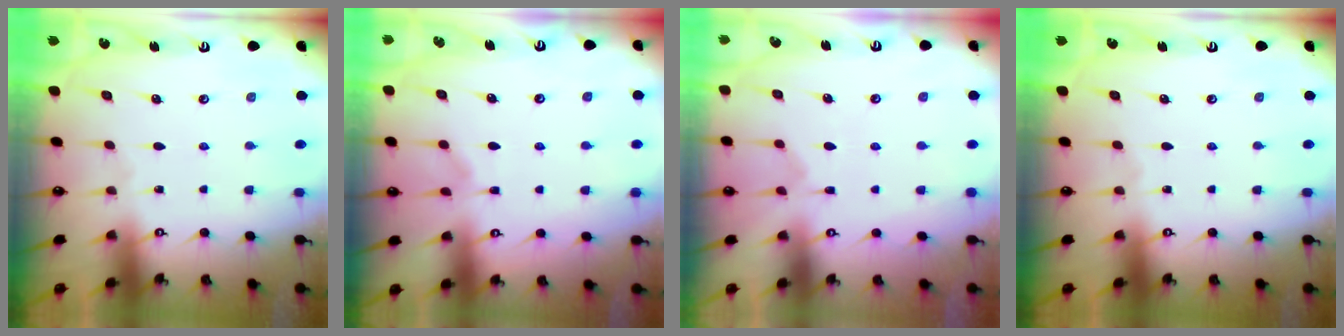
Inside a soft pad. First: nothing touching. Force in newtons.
{"total": 3.4, "press": 3.4, "slide": 0.4}
{"total": 6.3, "press": 6.2, "slide": 1.3}
{"total": 0.0}